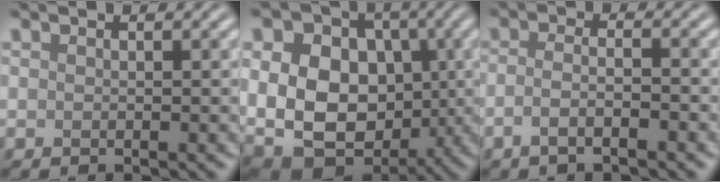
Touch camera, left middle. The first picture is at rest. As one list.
[{"total": 16.5, "force": [1.1, 13.3, 9.7], "torque": [-0.191, 0.024, 0.014]}, {"total": 2.5, "force": [-1.3, 0.7, 2.0], "torque": [-0.036, 0.001, -0.034]}]